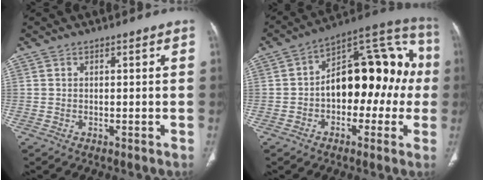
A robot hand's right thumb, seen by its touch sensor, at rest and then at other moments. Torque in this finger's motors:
{"motor_torque": [2.31, 2.59, 1.79, -0.44, 0.11]}